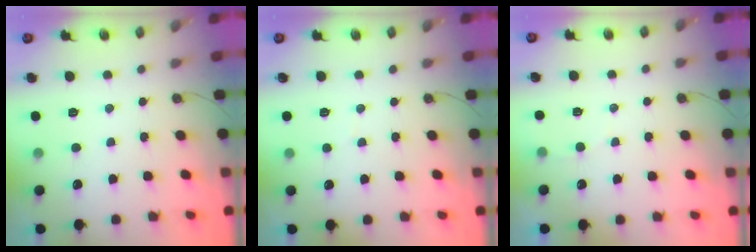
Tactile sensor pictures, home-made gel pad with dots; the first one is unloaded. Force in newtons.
{"total": 1.9, "press": 1.9, "slide": 0.2}
{"total": 2.8, "press": 2.8, "slide": 0.2}